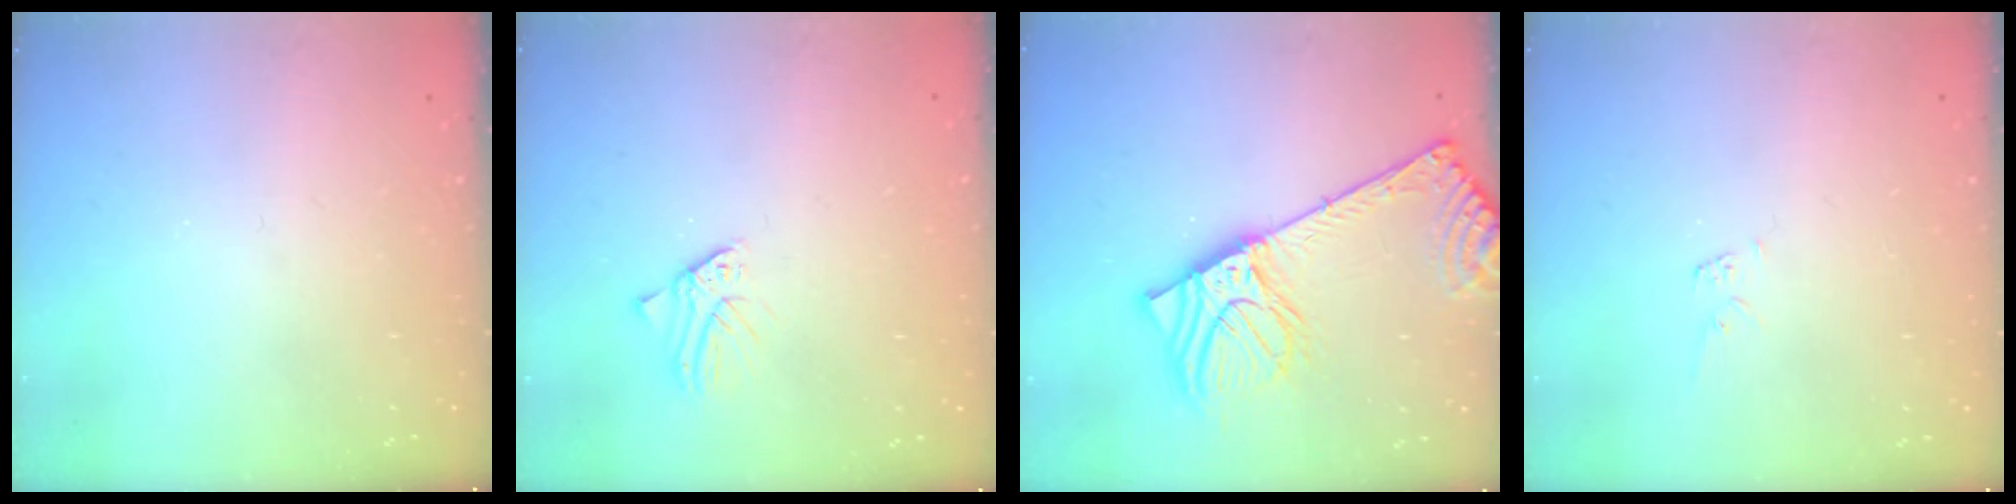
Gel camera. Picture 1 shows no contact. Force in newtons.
{"total": 0.0}
{"total": 17.0, "press": 16.6, "slide": 3.5}
{"total": 3.5, "press": 3.5, "slide": 0.0}